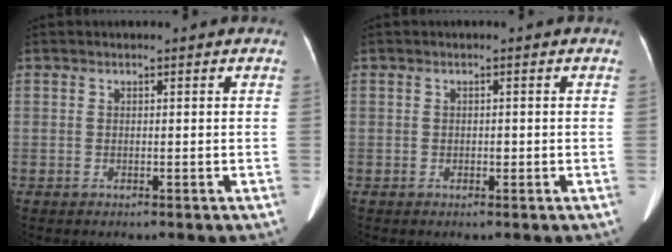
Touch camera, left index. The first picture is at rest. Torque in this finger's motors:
{"motor_torque": [-0.10, 0.01, -0.07, -0.01]}